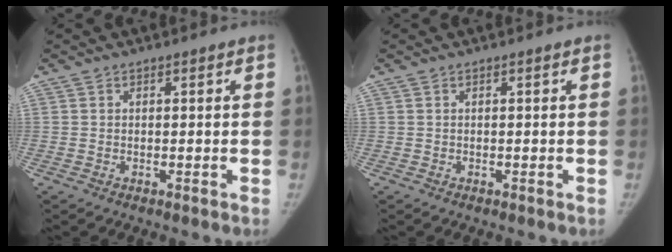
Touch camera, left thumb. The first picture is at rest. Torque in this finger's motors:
{"motor_torque": [-0.05, -0.04, 0.10, -0.01, 0.00]}